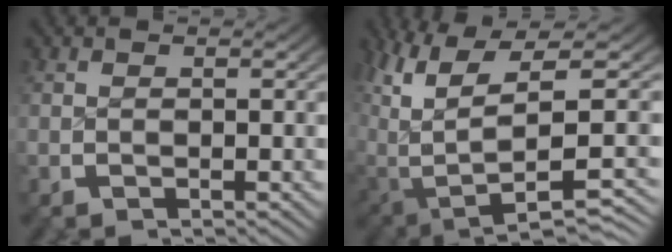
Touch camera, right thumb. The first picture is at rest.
{"total": 10.0, "force": [-2.4, 5.7, 7.8], "torque": [-0.164, -0.057, -0.003]}